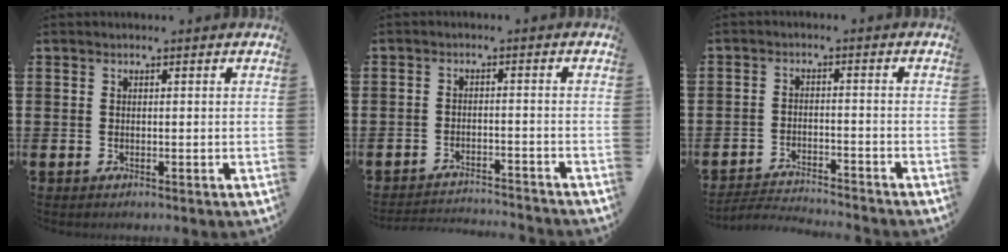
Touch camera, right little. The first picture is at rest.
{"total": 2.6, "force": [-2.6, -0.1, -0.1], "torque": [-0.003, 0.002, -0.055]}
{"total": 2.8, "force": [-2.8, -0.1, 0.0], "torque": [-0.004, 0.002, -0.061]}